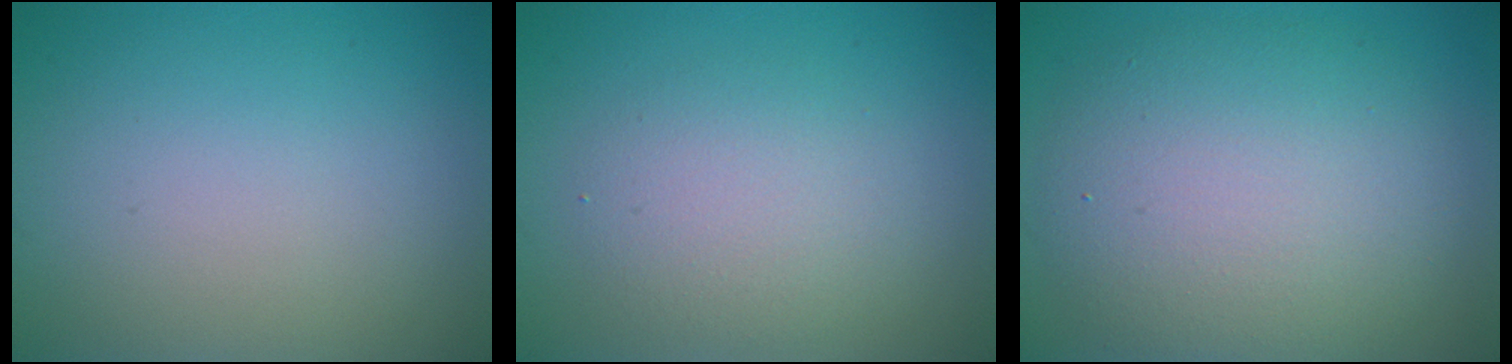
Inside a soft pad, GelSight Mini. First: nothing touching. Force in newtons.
{"total": 3.2, "press": 3.2, "slide": 0.1}
{"total": 8.3, "press": 8.2, "slide": 0.6}